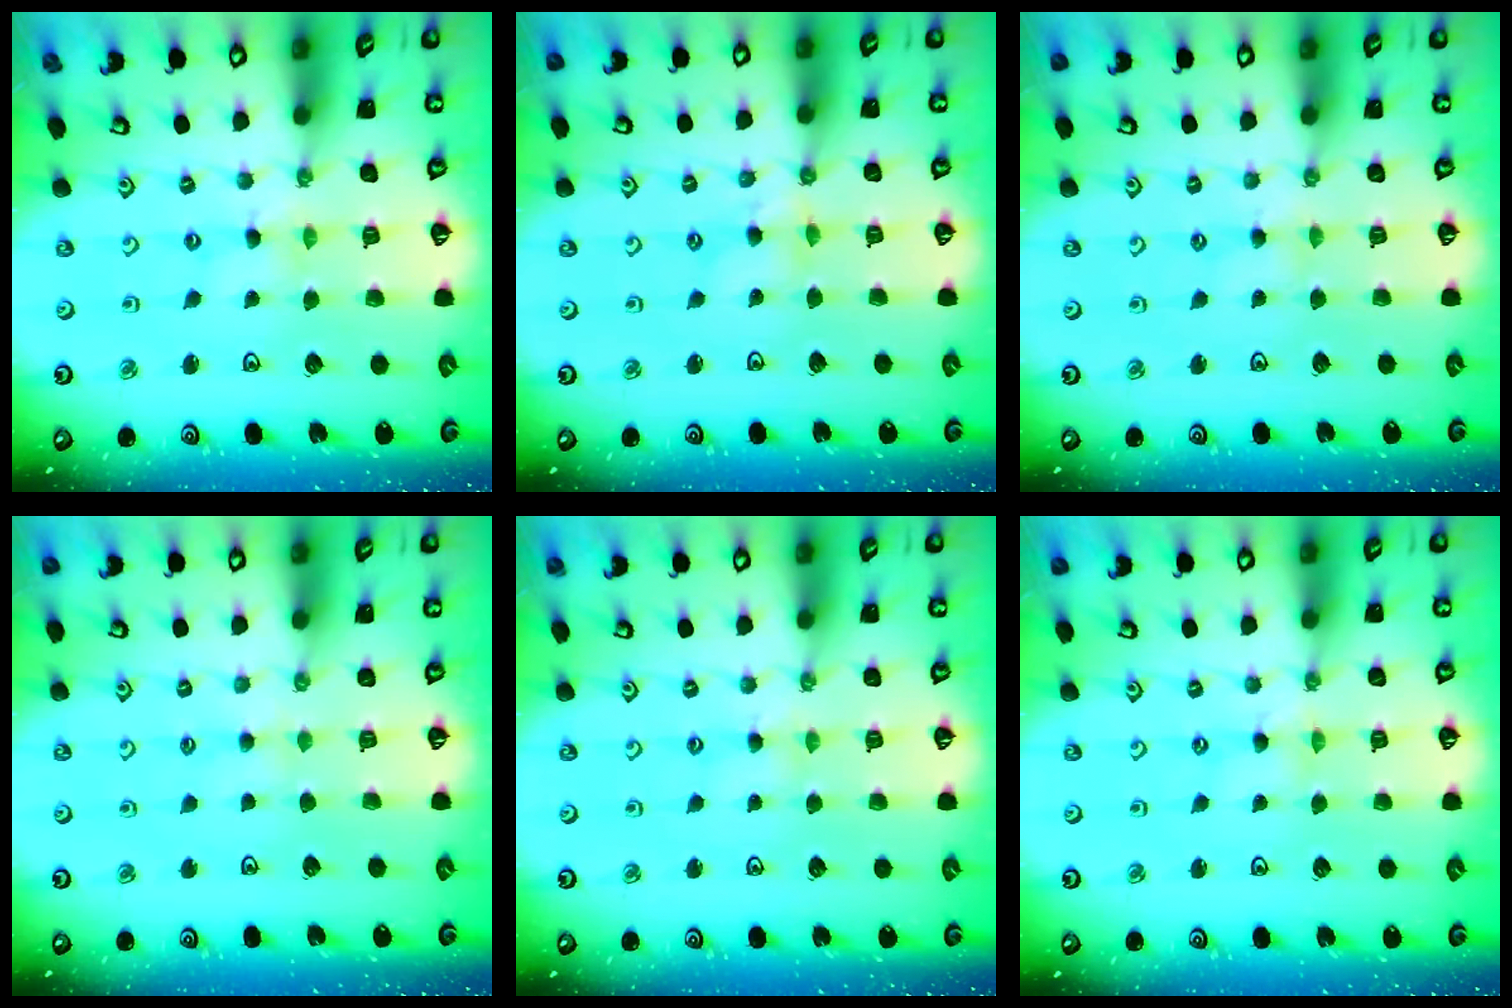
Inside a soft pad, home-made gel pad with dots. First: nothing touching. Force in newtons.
{"total": 3.0, "press": 3.0, "slide": 0.2}
{"total": 1.6, "press": 1.5, "slide": 0.4}
{"total": 2.1, "press": 2.0, "slide": 0.4}
{"total": 1.8, "press": 1.7, "slide": 0.3}
{"total": 0.0}